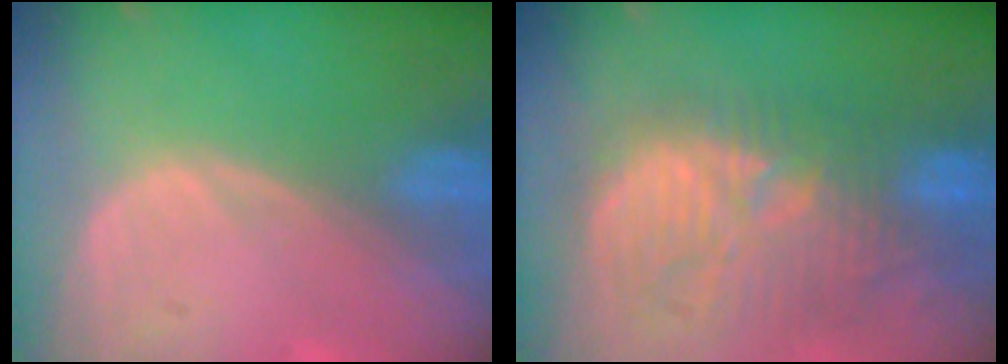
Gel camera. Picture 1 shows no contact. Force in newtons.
{"total": 11.4, "press": 11.2, "slide": 2.4}